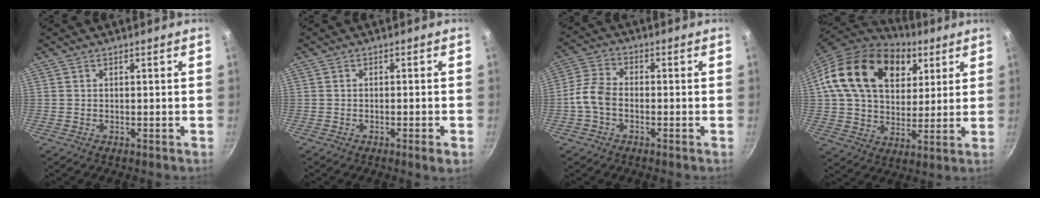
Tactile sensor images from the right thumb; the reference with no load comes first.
{"total": 2.3, "force": [-1.1, 0.1, 2.0], "torque": [-0.041, 0.002, -0.016]}
{"total": 5.8, "force": [-1.8, 3.8, 4.1], "torque": [-0.085, 0.027, -0.047]}
{"total": 22.5, "force": [8.9, 15.4, 13.9], "torque": [-0.210, -0.011, 0.149]}